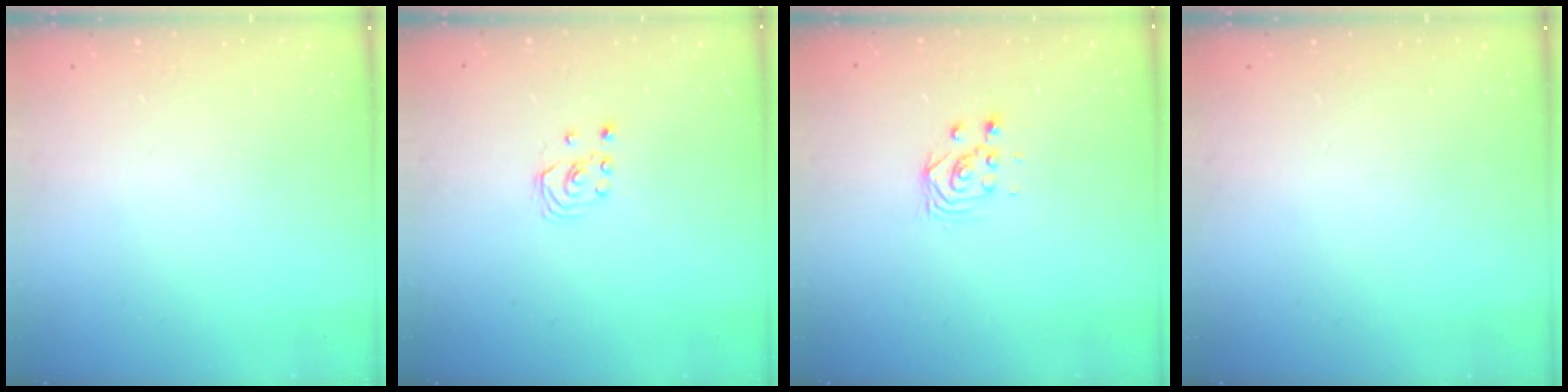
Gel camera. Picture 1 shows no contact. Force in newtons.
{"total": 1.9, "press": 1.9, "slide": 0.2}
{"total": 3.0, "press": 2.9, "slide": 0.3}
{"total": 0.0}